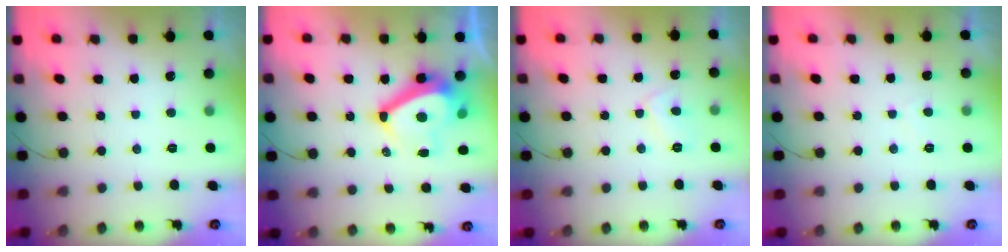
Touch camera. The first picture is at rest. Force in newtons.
{"total": 11.0, "press": 10.6, "slide": 3.2}
{"total": 4.8, "press": 4.8, "slide": 0.5}
{"total": 0.8, "press": 0.7, "slide": 0.3}